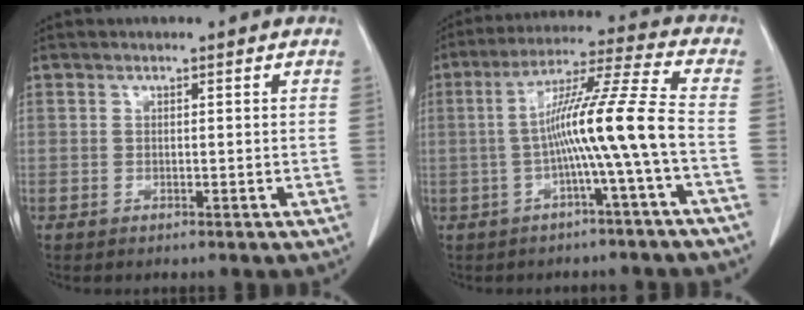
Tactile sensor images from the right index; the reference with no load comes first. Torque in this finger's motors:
{"motor_torque": [1.59, -0.39, 0.74, 0.21]}